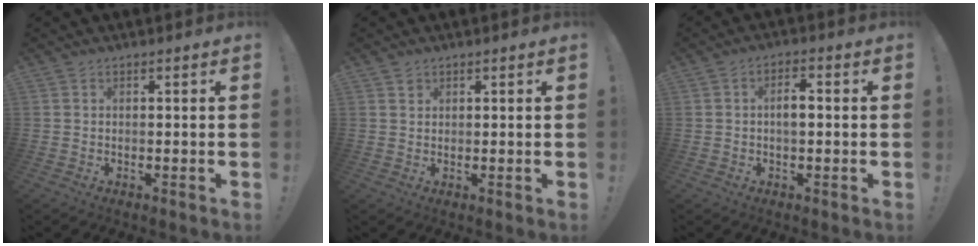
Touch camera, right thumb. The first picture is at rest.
{"total": 1.2, "force": [0.8, 0.9, 0.2], "torque": [0.008, -0.005, 0.014]}
{"total": 4.1, "force": [-0.2, 1.9, 3.6], "torque": [-0.054, 0.007, -0.008]}